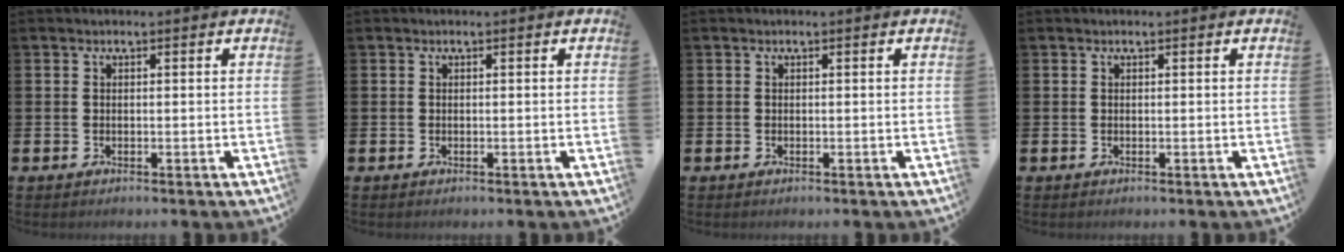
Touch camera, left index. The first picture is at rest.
{"total": 0.0}
{"total": 0.0}
{"total": 0.0}